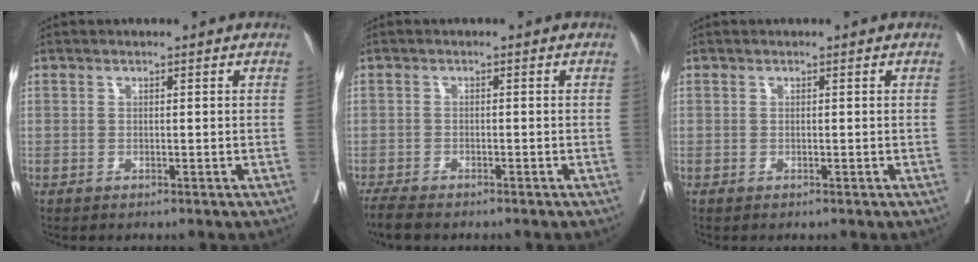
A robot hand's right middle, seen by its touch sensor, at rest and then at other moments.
{"total": 3.4, "force": [-3.0, 0.7, 1.6], "torque": [-0.030, -0.010, -0.049]}
{"total": 0.0}